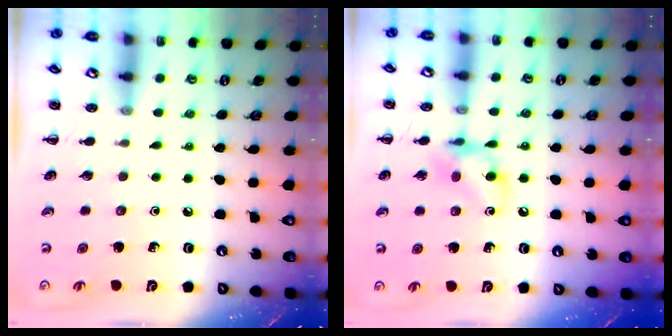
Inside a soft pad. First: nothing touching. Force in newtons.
{"total": 9.8, "press": 9.7, "slide": 1.3}